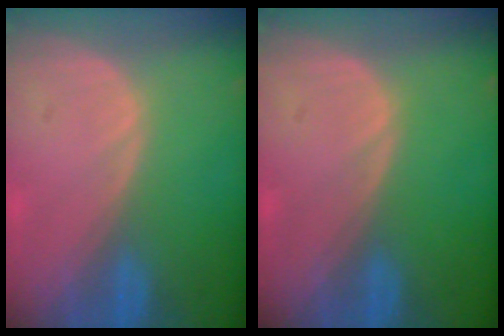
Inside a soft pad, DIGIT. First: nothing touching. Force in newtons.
{"total": 0.0}